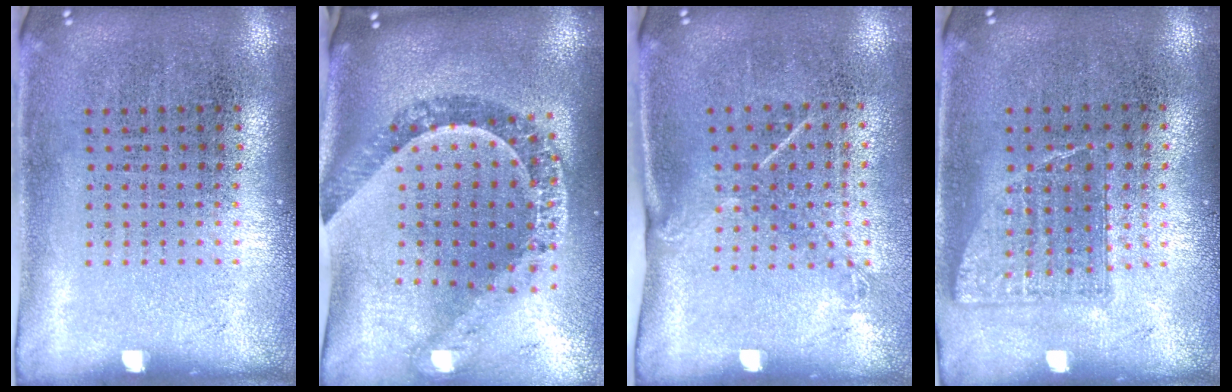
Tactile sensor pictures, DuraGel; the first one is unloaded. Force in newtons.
{"total": 1.7, "press": 1.5, "slide": 0.9}
{"total": 1.5, "press": 1.0, "slide": 1.1}
{"total": 0.8, "press": 0.7, "slide": 0.3}